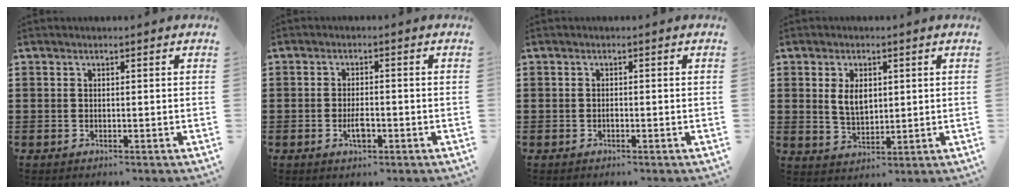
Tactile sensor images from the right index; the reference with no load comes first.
{"total": 3.2, "force": [-1.2, 1.1, 2.8], "torque": [-0.056, -0.001, -0.023]}
{"total": 0.6, "force": [-0.3, 0.2, 0.5], "torque": [-0.012, -0.005, -0.005]}
{"total": 4.3, "force": [0.9, 2.7, 3.3], "torque": [-0.064, 0.007, 0.014]}